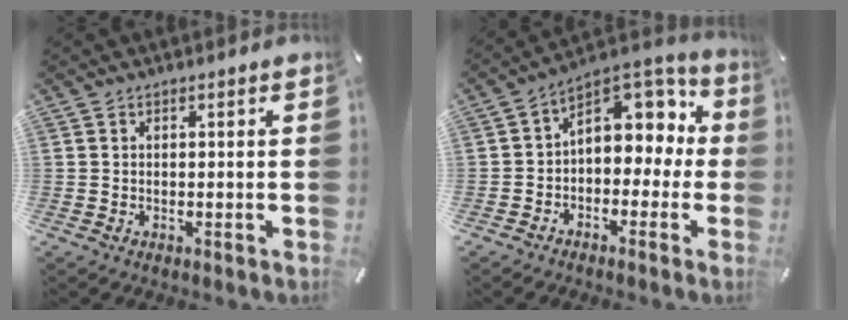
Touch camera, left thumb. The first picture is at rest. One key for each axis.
{"total": 8.7, "fx": 2.7, "fy": 6.7, "fz": 4.9, "tx": -0.057, "ty": -0.024, "tz": 0.047}